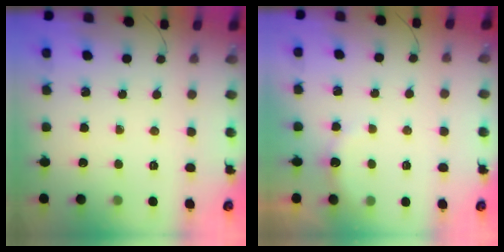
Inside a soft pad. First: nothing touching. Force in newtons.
{"total": 2.8, "press": 2.6, "slide": 0.8}